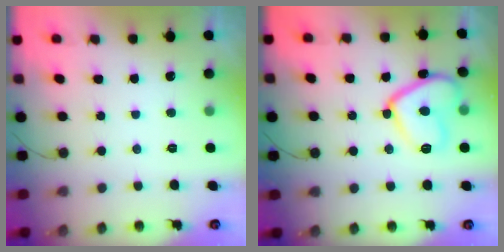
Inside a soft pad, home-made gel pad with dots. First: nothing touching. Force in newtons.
{"total": 13.2, "press": 13.1, "slide": 1.2}